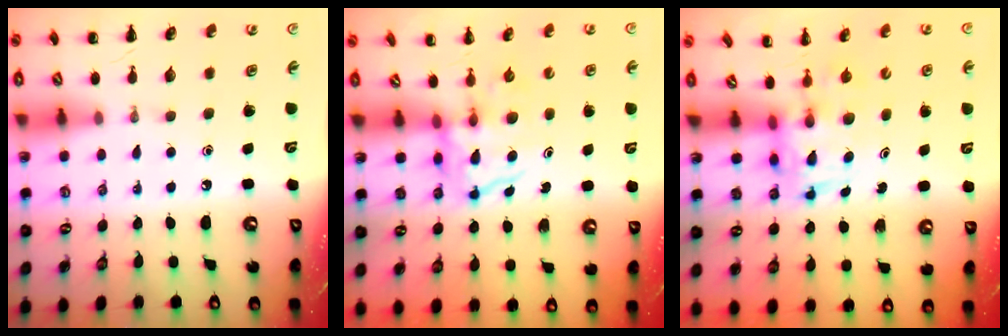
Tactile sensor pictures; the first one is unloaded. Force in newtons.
{"total": 3.8, "press": 3.8, "slide": 0.4}
{"total": 3.3, "press": 3.3, "slide": 0.6}